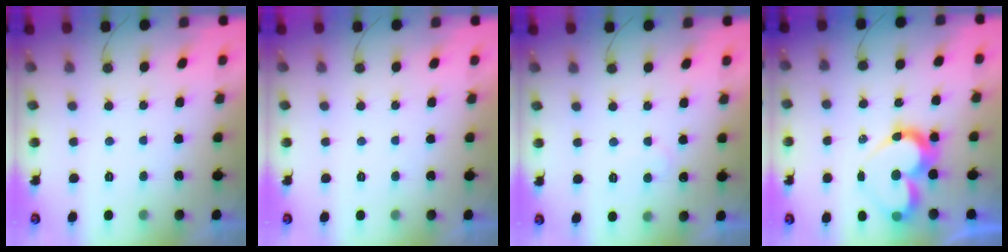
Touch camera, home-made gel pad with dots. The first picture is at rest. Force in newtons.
{"total": 1.8, "press": 1.8, "slide": 0.0}
{"total": 5.1, "press": 5.1, "slide": 0.3}
{"total": 12.9, "press": 12.9, "slide": 1.5}